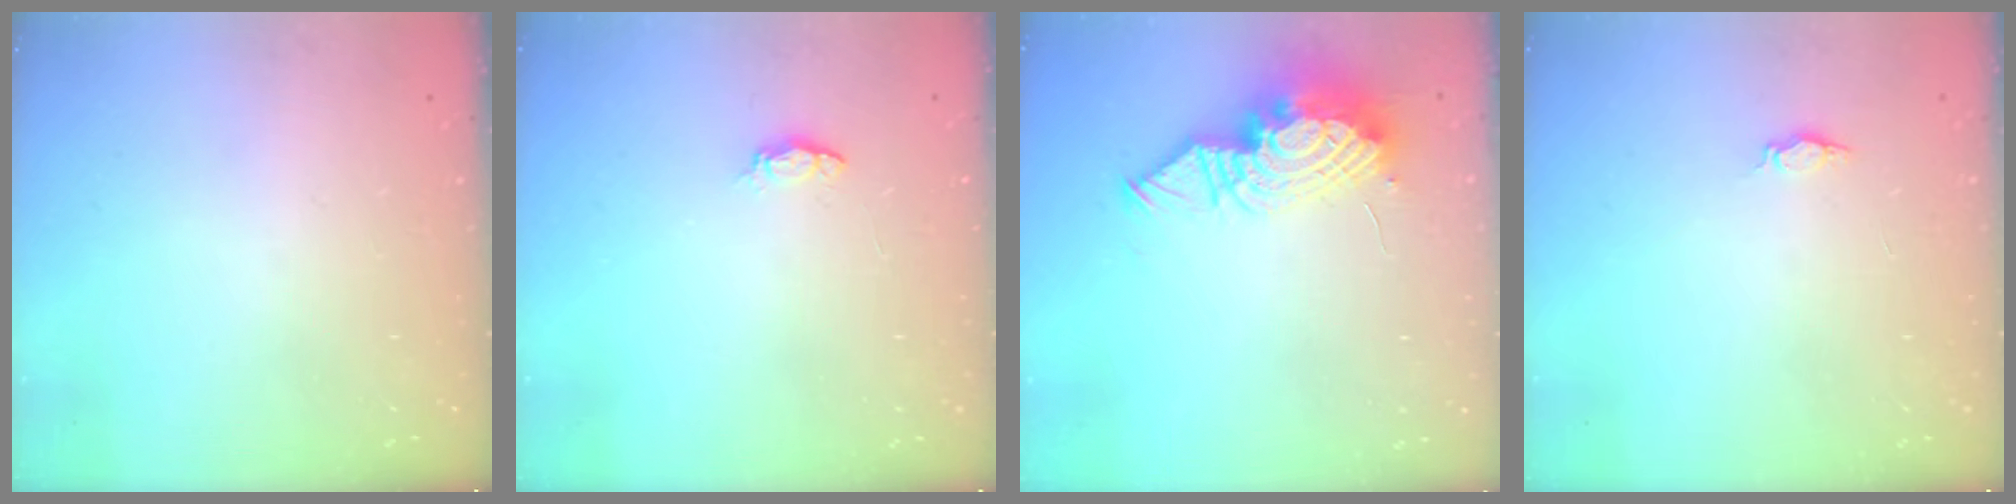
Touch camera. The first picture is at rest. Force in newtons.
{"total": 2.5, "press": 2.5, "slide": 0.4}
{"total": 19.1, "press": 15.7, "slide": 10.8}
{"total": 3.4, "press": 3.4, "slide": 0.3}